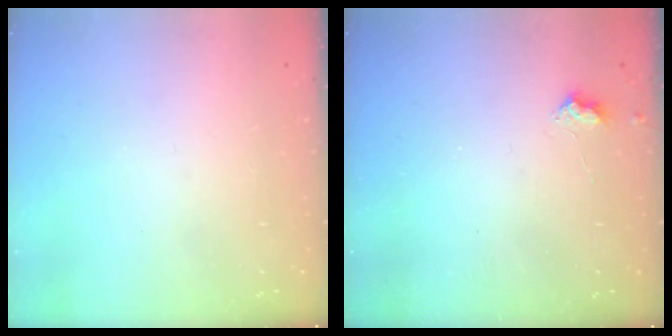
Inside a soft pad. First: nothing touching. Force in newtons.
{"total": 3.2, "press": 3.1, "slide": 0.4}